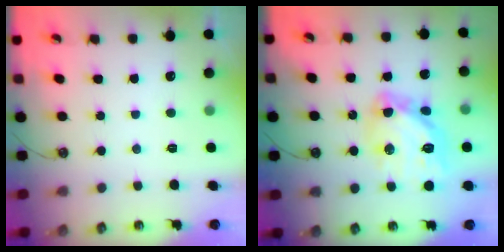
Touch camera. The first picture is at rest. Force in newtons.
{"total": 15.5, "press": 15.4, "slide": 1.4}